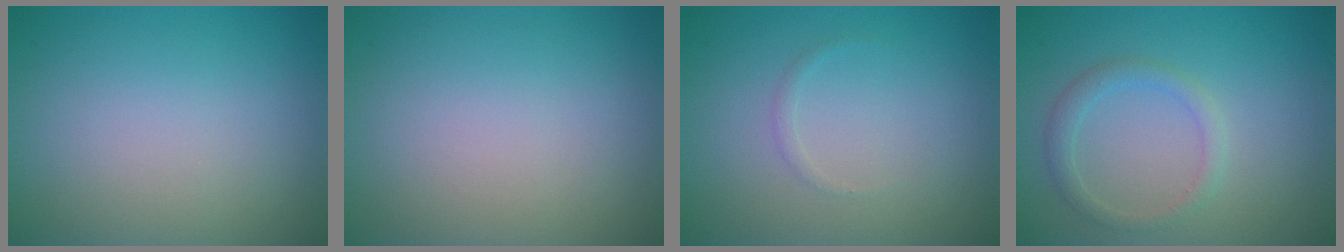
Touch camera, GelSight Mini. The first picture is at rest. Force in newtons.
{"total": 0.0}
{"total": 0.5, "press": 0.5, "slide": 0.0}
{"total": 1.8, "press": 1.8, "slide": 0.2}